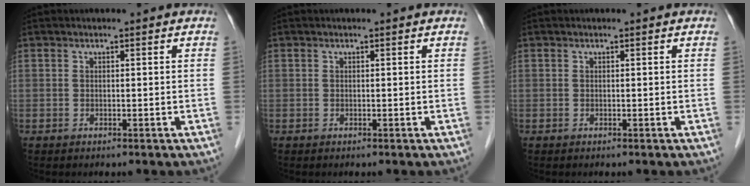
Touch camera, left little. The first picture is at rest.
{"total": 0.0}
{"total": 0.0}